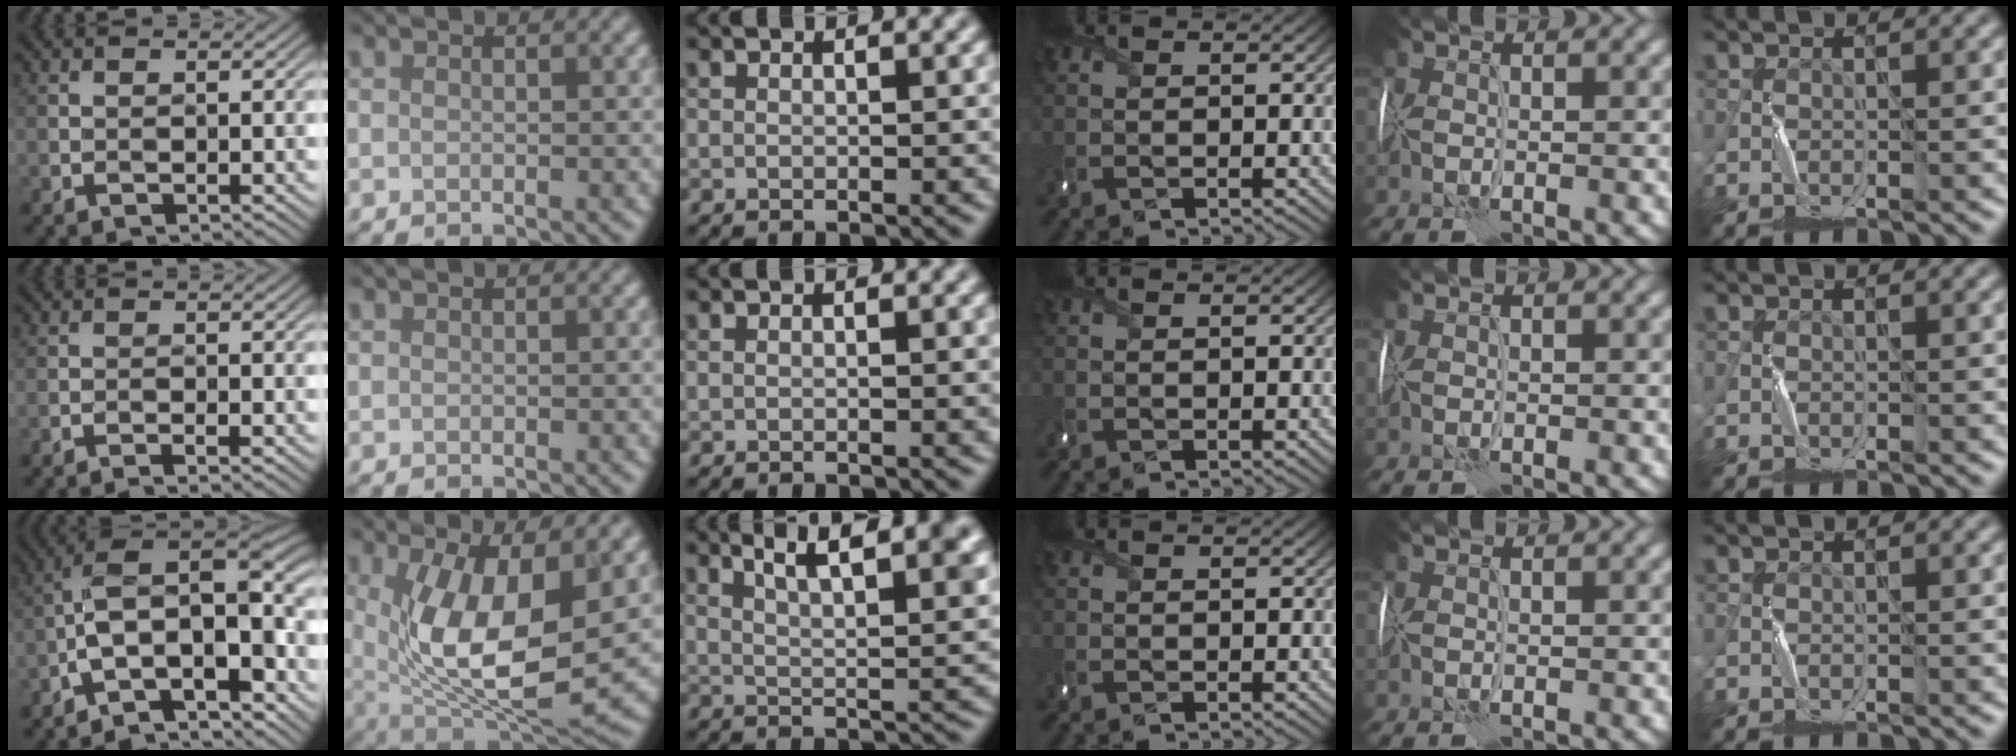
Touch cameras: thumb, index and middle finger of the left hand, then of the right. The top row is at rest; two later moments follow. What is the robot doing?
{"motion": "wrap", "object": "sponge"}